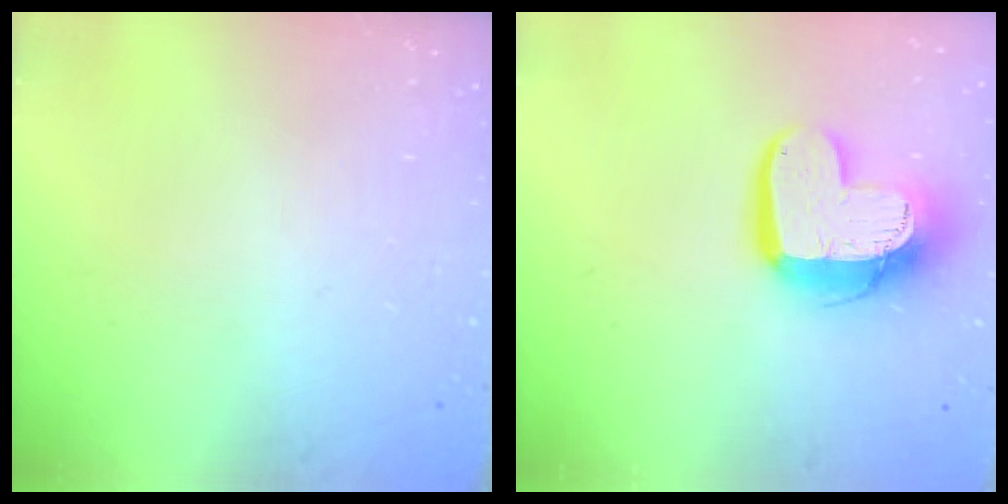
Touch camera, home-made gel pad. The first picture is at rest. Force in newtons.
{"total": 16.9, "press": 16.9, "slide": 1.4}